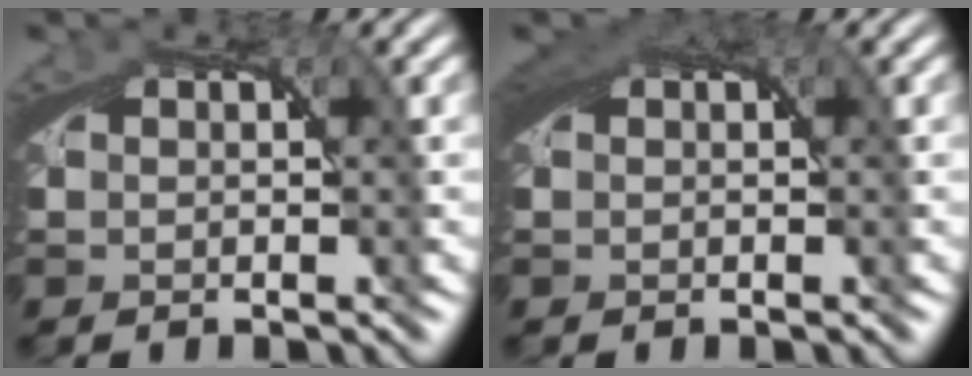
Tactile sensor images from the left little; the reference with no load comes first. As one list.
[{"total": 1.8, "force": [0.6, 1.0, 1.3], "torque": [-0.028, -0.003, 0.010]}]